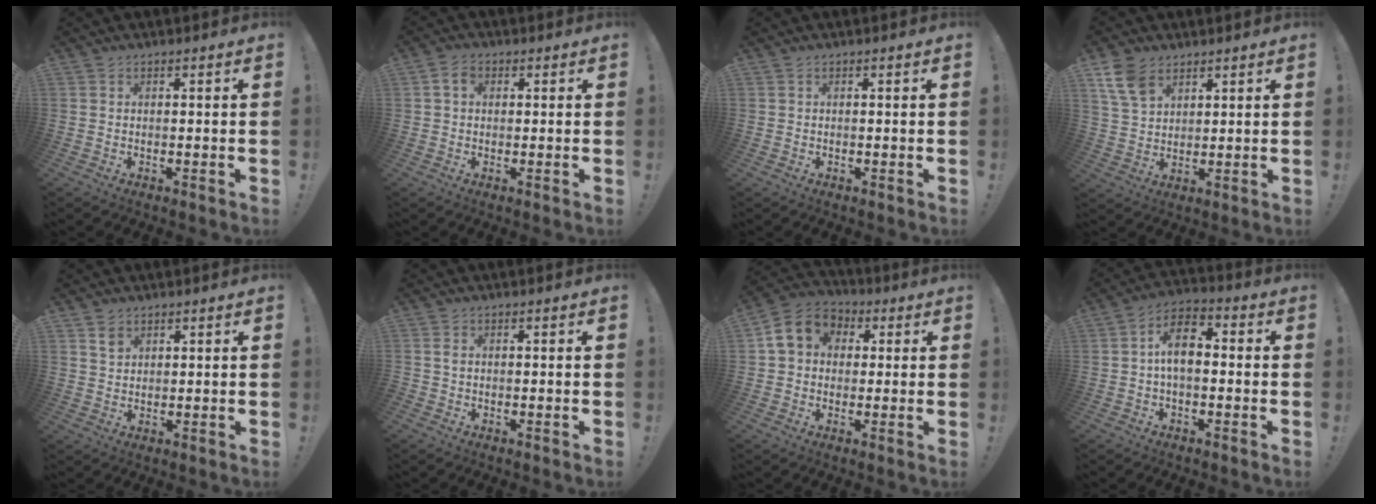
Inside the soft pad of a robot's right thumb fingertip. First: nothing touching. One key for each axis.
{"total": 3.9, "fx": 1.1, "fy": 2.9, "fz": 2.3, "tx": -0.038, "ty": 0.005, "tz": 0.022}
{"total": 1.8, "fx": 0.5, "fy": 1.7, "fz": 0.1, "tx": 0.012, "ty": -0.009, "tz": 0.007}
{"total": 8.7, "fx": 5.4, "fy": 5.3, "fz": 4.3, "tx": -0.078, "ty": -0.019, "tz": 0.109}
{"total": 2.8, "fx": 1.9, "fy": 2.0, "fz": 0.8, "tx": 0.000, "ty": -0.011, "tz": 0.032}
{"total": 1.1, "fx": -0.2, "fy": 0.9, "fz": 0.7, "tx": -0.012, "ty": 0.006, "tz": -0.004}
{"total": 11.0, "fx": 2.7, "fy": 9.1, "fz": 5.5, "tx": -0.080, "ty": 0.010, "tz": 0.059}
{"total": 9.0, "fx": 0.4, "fy": 5.1, "fz": 7.4, "tx": -0.124, "ty": 0.008, "tz": 0.012}